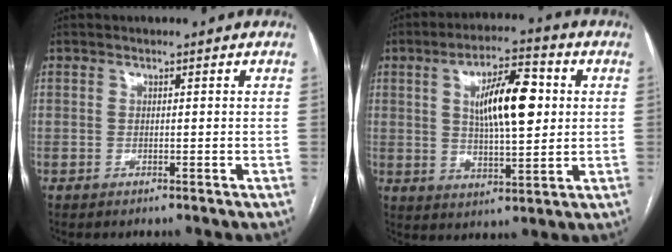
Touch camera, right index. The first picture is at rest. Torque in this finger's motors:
{"motor_torque": [1.27, 0.87, 0.58, 0.16]}